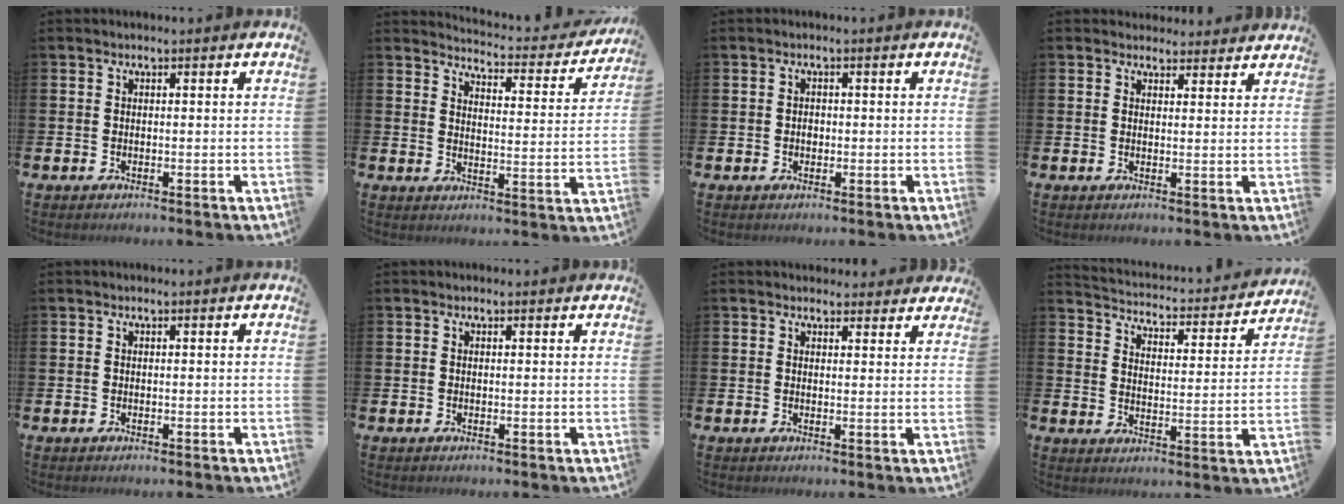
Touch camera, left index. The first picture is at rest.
{"total": 3.9, "force": [3.8, 0.6, 0.7], "torque": [-0.016, -0.040, 0.055]}
{"total": 1.0, "force": [0.0, 0.9, 0.5], "torque": [0.005, 0.000, -0.005]}
{"total": 3.0, "force": [2.8, 1.0, -0.2], "torque": [0.007, -0.013, 0.050]}
{"total": 0.0}
{"total": 0.0}
{"total": 2.5, "force": [2.4, 0.8, -0.1], "torque": [0.007, -0.012, 0.042]}
{"total": 3.6, "force": [3.4, 0.9, 0.5], "torque": [-0.032, -0.037, 0.049]}